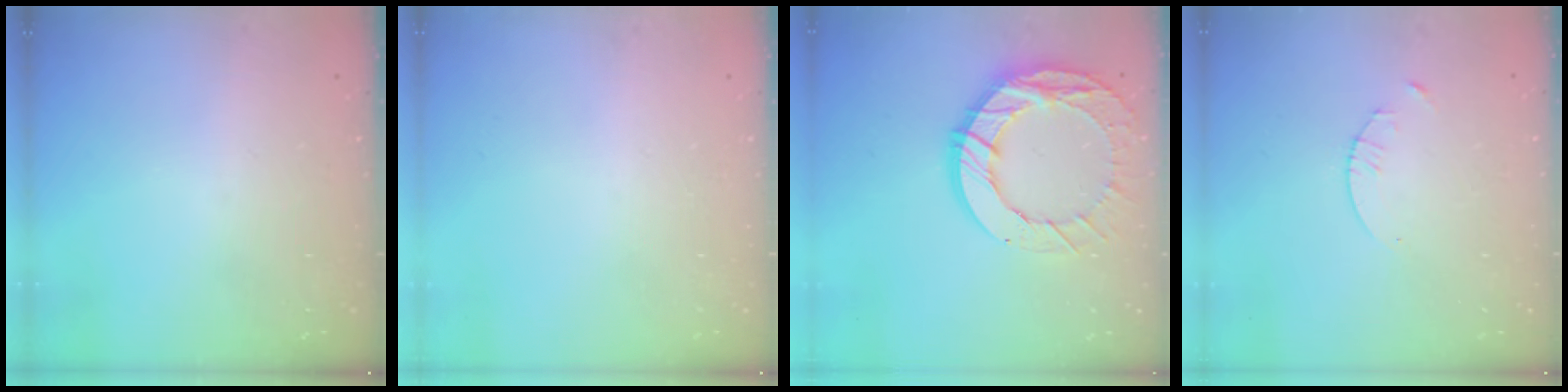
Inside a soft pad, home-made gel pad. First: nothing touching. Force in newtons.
{"total": 0.0}
{"total": 18.3, "press": 18.3, "slide": 1.6}
{"total": 1.3, "press": 1.3, "slide": 0.2}